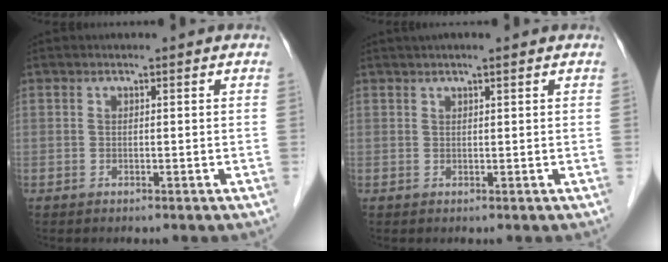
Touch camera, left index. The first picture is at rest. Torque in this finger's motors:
{"motor_torque": [0.35, -0.36, 0.09, 0.03]}